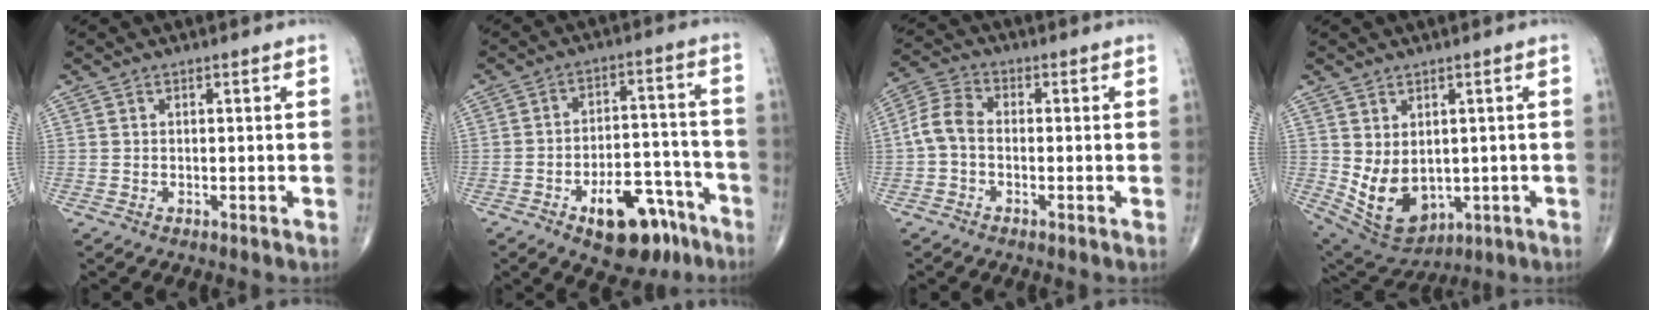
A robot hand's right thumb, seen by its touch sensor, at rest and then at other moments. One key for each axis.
{"total": 14.3, "fx": -8.3, "fy": 7.0, "fz": 9.3, "tx": -0.102, "ty": 0.068, "tz": -0.115}
{"total": 5.6, "fx": -0.9, "fy": 3.7, "fz": 4.1, "tx": -0.081, "ty": 0.019, "tz": -0.032}
{"total": 10.7, "fx": -0.4, "fy": 7.5, "fz": 7.6, "tx": -0.117, "ty": -0.010, "tz": 0.026}